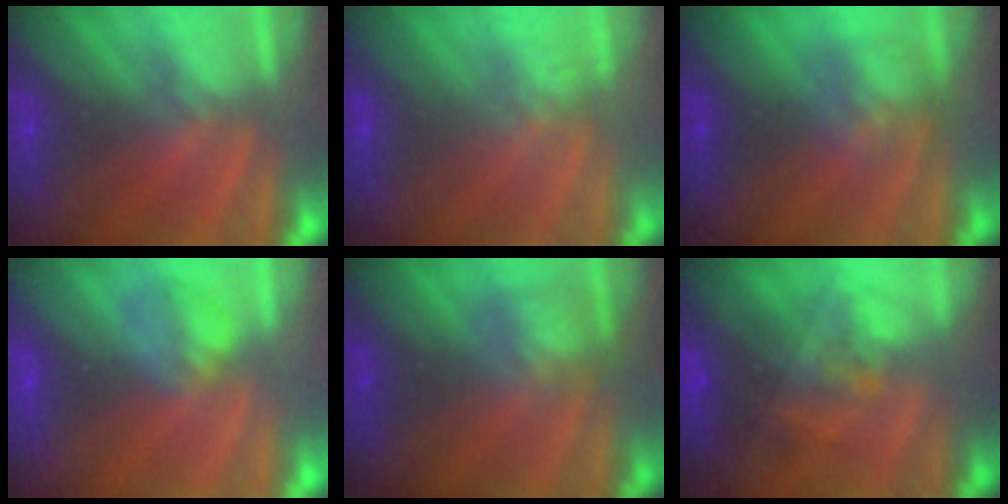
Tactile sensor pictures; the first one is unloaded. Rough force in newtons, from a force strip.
{"total": 1.0}
{"total": 2.5}
{"total": 3.5}
{"total": 2.4}
{"total": 7.4}